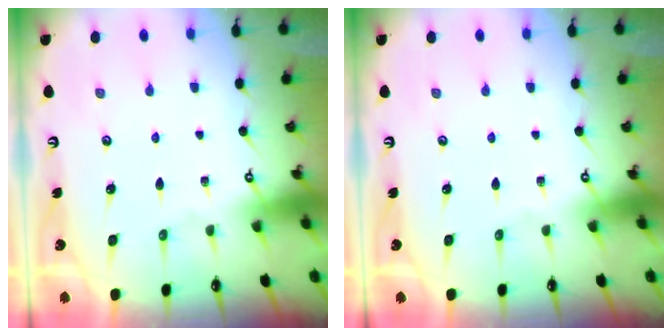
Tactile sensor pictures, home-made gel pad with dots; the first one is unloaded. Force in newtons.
{"total": 0.0}